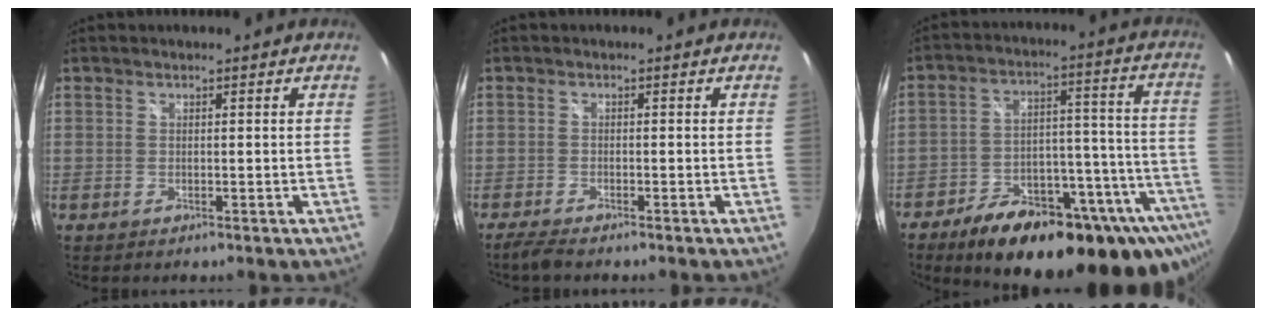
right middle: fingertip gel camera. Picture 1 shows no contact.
{"total": 2.9, "force": [-2.5, 0.2, 1.5], "torque": [-0.040, -0.008, -0.047]}
{"total": 30.2, "force": [-21.5, 11.1, 18.0], "torque": [-0.226, 0.016, -0.283]}